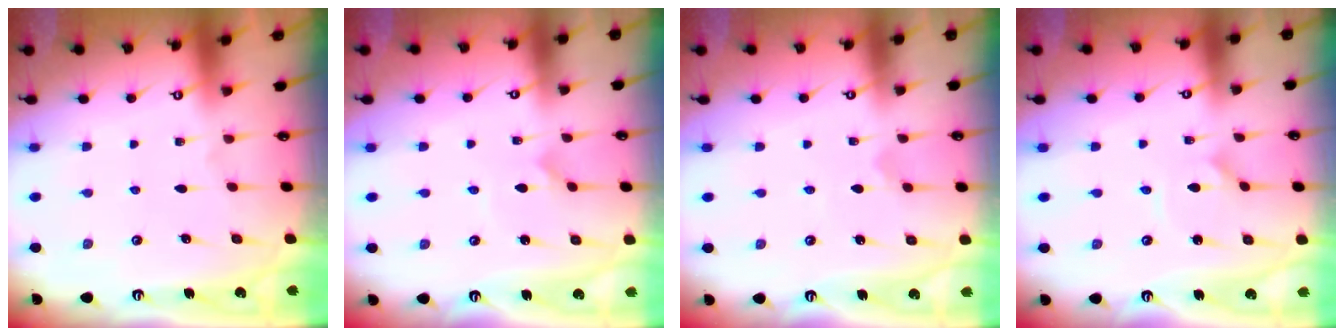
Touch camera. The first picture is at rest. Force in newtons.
{"total": 1.8, "press": 1.8, "slide": 0.1}
{"total": 1.9, "press": 1.9, "slide": 0.5}
{"total": 1.2, "press": 1.2, "slide": 0.1}